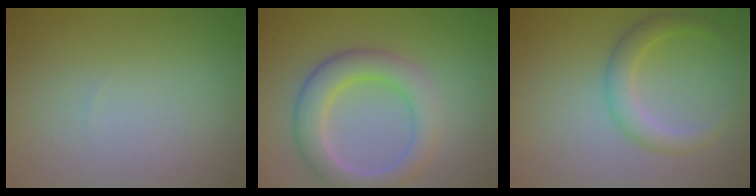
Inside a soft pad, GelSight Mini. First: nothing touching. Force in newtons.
{"total": 5.0, "press": 5.0, "slide": 0.2}
{"total": 2.9, "press": 2.9, "slide": 0.1}